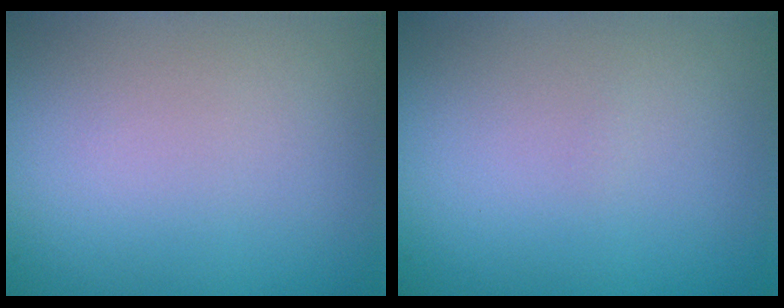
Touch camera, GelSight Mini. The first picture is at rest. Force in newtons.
{"total": 0.0}